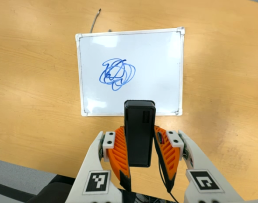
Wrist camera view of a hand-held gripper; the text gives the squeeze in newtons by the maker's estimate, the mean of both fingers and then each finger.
{"total": 4.3, "left": 2.9, "right": 5.8}